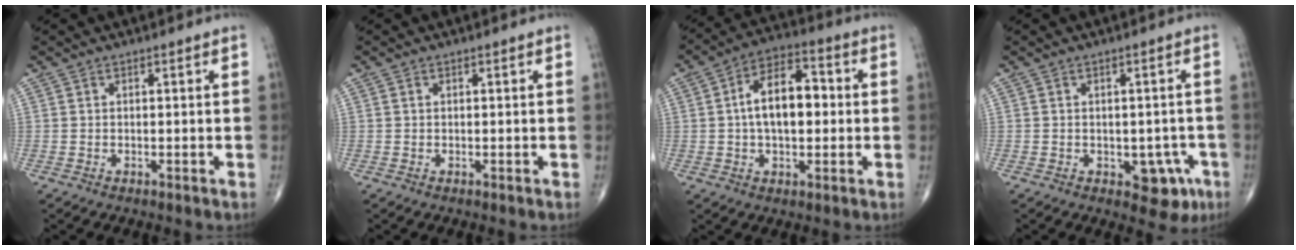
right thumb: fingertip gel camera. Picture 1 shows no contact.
{"total": 0.0}
{"total": 12.2, "force": [0.5, 6.8, 10.1], "torque": [-0.153, 0.027, 0.001]}
{"total": 6.1, "force": [-2.3, 3.8, 4.2], "torque": [-0.017, 0.010, -0.022]}